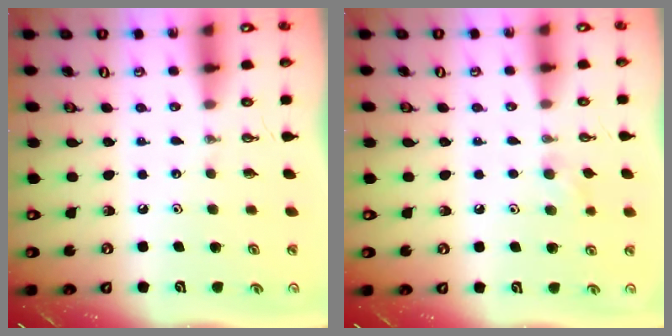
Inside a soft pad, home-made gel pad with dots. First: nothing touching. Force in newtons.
{"total": 5.6, "press": 5.5, "slide": 1.3}